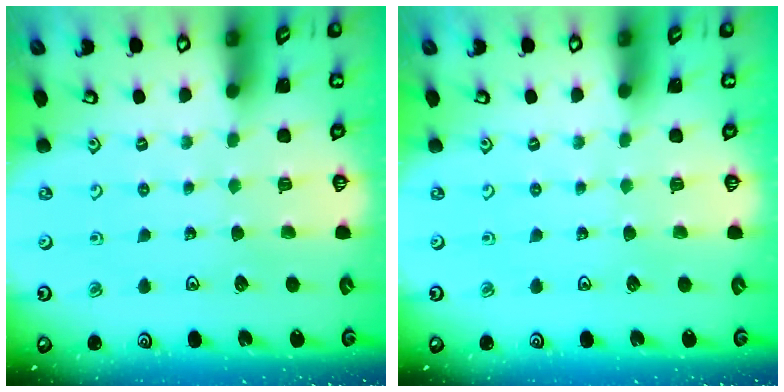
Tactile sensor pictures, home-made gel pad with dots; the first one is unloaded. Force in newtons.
{"total": 0.0}